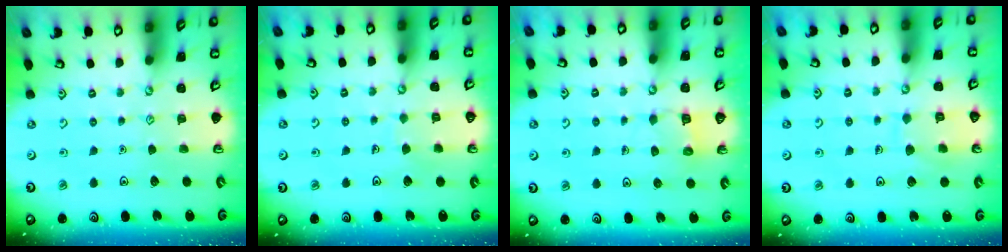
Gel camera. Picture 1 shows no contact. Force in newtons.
{"total": 4.1, "press": 4.1, "slide": 0.3}
{"total": 5.5, "press": 5.5, "slide": 0.5}
{"total": 7.8, "press": 7.8, "slide": 0.4}